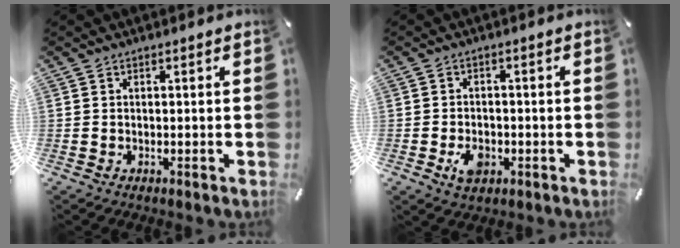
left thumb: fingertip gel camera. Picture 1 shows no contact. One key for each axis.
{"total": 4.9, "fx": -1.7, "fy": 3.5, "fz": 2.9, "tx": -0.053, "ty": 0.002, "tz": -0.030}